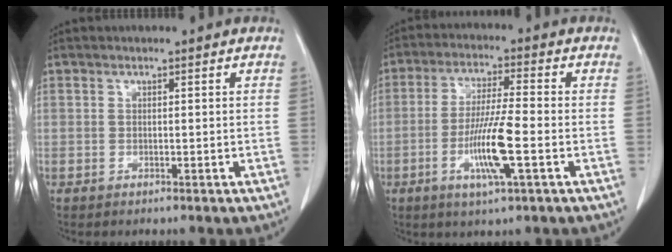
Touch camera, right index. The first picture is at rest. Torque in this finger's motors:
{"motor_torque": [1.29, -0.43, 0.48, 0.20]}